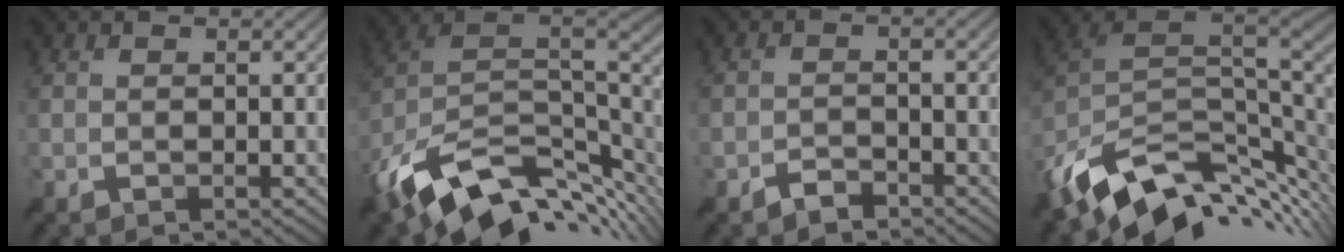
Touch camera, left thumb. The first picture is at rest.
{"total": 15.7, "force": [-6.0, 8.9, 11.5], "torque": [-0.247, -0.018, -0.098]}
{"total": 2.2, "force": [-1.9, 0.7, 0.6], "torque": [-0.004, 0.002, -0.040]}
{"total": 13.9, "force": [-5.0, 8.3, 10.0], "torque": [-0.205, -0.030, -0.076]}